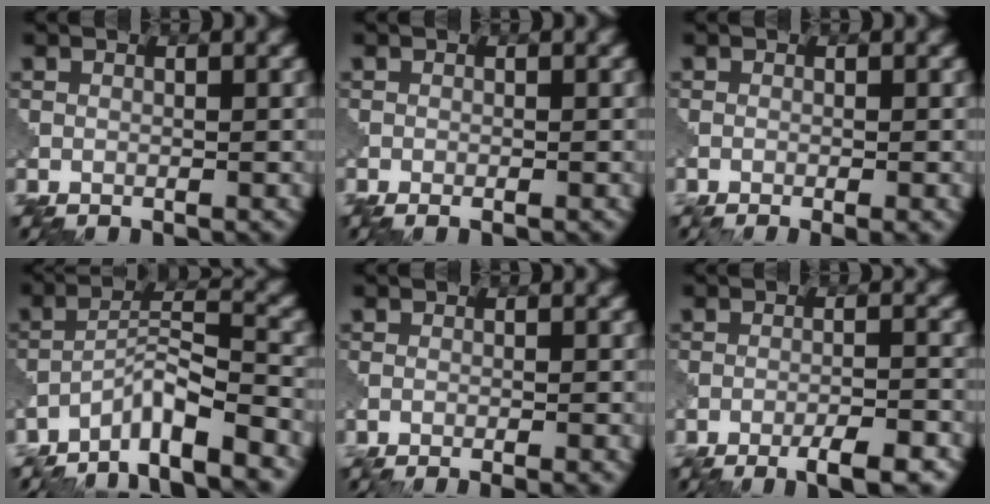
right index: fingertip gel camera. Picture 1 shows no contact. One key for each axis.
{"total": 0.7, "fx": -0.5, "fy": 0.1, "fz": 0.5, "tx": 0.001, "ty": -0.003, "tz": -0.008}
{"total": 2.4, "fx": -0.8, "fy": 1.0, "fz": 2.1, "tx": -0.007, "ty": -0.002, "tz": -0.011}
{"total": 5.7, "fx": -5.3, "fy": 0.1, "fz": 2.2, "tx": -0.037, "ty": 0.006, "tz": -0.093}
{"total": 2.5, "fx": -0.9, "fy": 1.2, "fz": 2.0, "tx": -0.003, "ty": 0.003, "tz": -0.027}
{"total": 4.1, "fx": -3.5, "fy": 0.3, "fz": 2.2, "tx": -0.034, "ty": 0.005, "tz": -0.052}